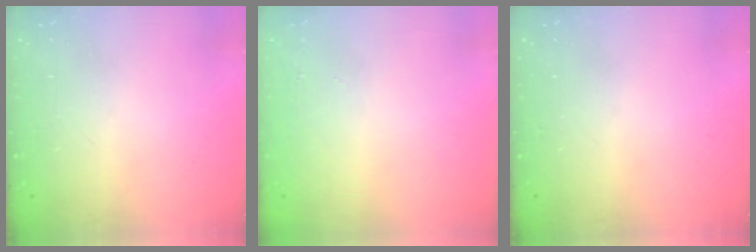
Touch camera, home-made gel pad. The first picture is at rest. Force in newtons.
{"total": 2.0, "press": 2.0, "slide": 0.1}
{"total": 0.0}